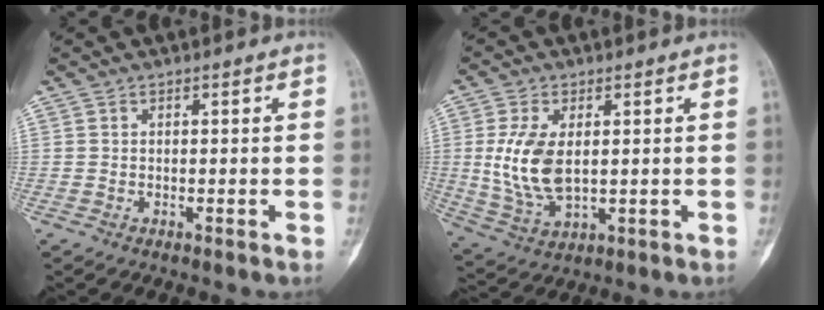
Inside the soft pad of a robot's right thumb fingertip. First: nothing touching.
{"total": 10.8, "force": [0.8, 6.0, 9.0], "torque": [-0.184, -0.012, 0.027]}